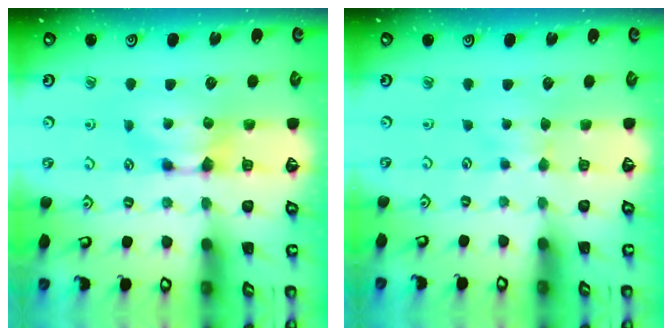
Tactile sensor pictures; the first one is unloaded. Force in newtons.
{"total": 1.6, "press": 1.6, "slide": 0.3}